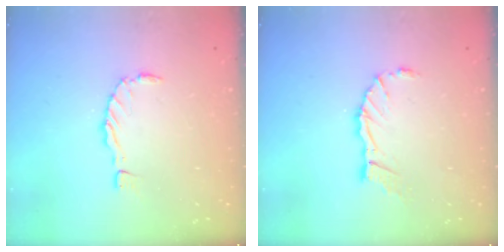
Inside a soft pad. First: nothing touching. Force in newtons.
{"total": 8.5, "press": 8.5, "slide": 1.1}